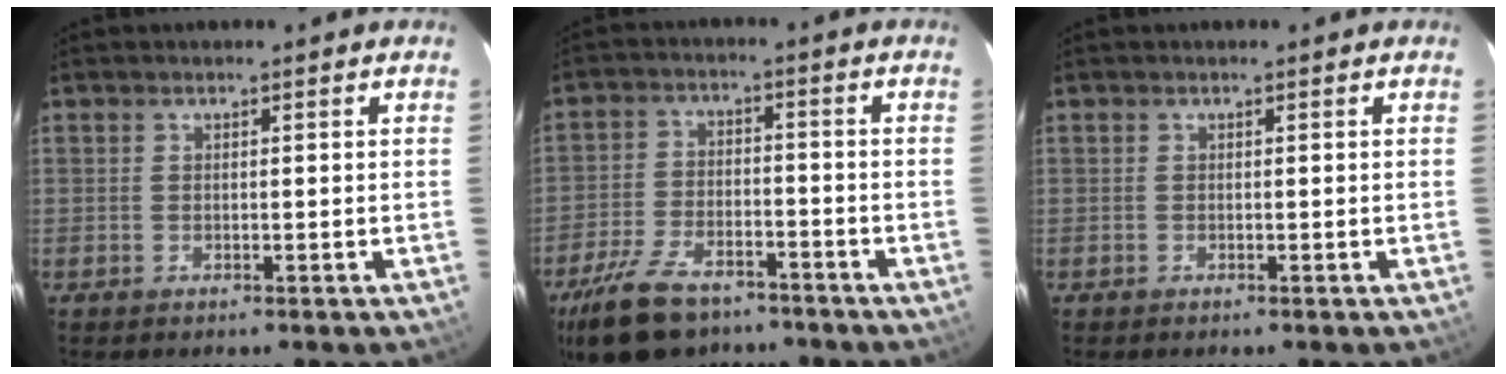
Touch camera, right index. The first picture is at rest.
{"total": 14.9, "force": [-10.8, 7.2, 7.2], "torque": [-0.170, -0.012, -0.185]}
{"total": 0.0}